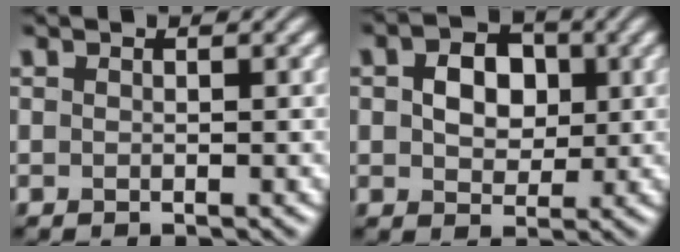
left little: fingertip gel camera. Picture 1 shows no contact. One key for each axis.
{"total": 4.4, "fx": 0.6, "fy": 3.3, "fz": 2.9, "tx": -0.055, "ty": 0.003, "tz": 0.002}